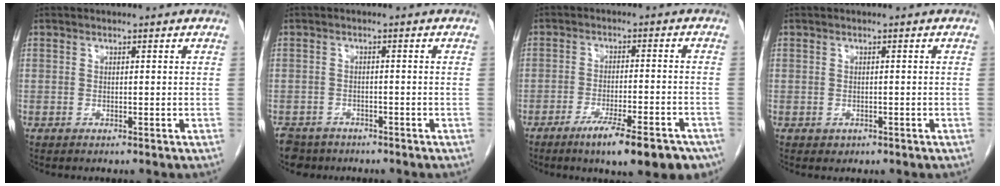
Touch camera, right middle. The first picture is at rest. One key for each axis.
{"total": 5.0, "fx": -4.0, "fy": 3.0, "fz": 0.4, "tx": -0.006, "ty": 0.001, "tz": -0.065}
{"total": 12.6, "fx": -8.9, "fy": 2.4, "fz": 8.6, "tx": -0.096, "ty": -0.008, "tz": -0.125}
{"total": 1.2, "fx": -0.6, "fy": 1.0, "fz": 0.4, "tx": -0.009, "ty": 0.002, "tz": 0.000}